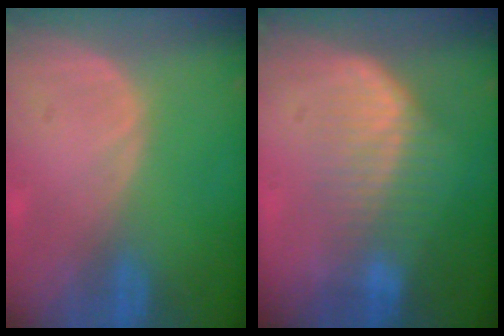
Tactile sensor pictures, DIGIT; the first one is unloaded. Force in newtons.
{"total": 6.5, "press": 6.0, "slide": 2.4}